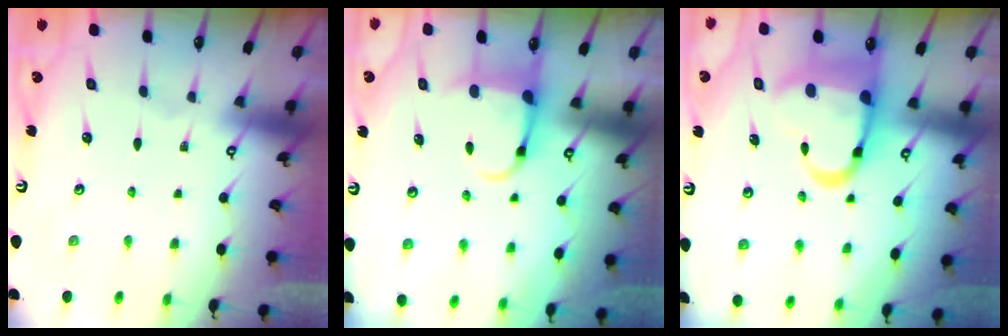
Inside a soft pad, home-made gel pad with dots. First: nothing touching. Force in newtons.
{"total": 6.5, "press": 6.4, "slide": 1.2}
{"total": 14.2, "press": 13.8, "slide": 3.2}